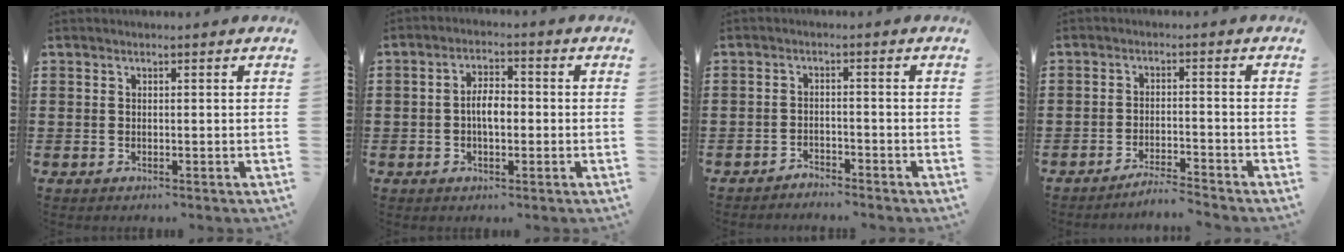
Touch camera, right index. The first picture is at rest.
{"total": 4.1, "force": [-0.7, 1.7, 3.6], "torque": [-0.074, 0.003, -0.015]}
{"total": 2.2, "force": [-2.2, 0.1, -0.1], "torque": [-0.008, 0.000, -0.048]}
{"total": 3.2, "force": [-3.2, -0.4, 0.5], "torque": [-0.013, -0.003, -0.065]}